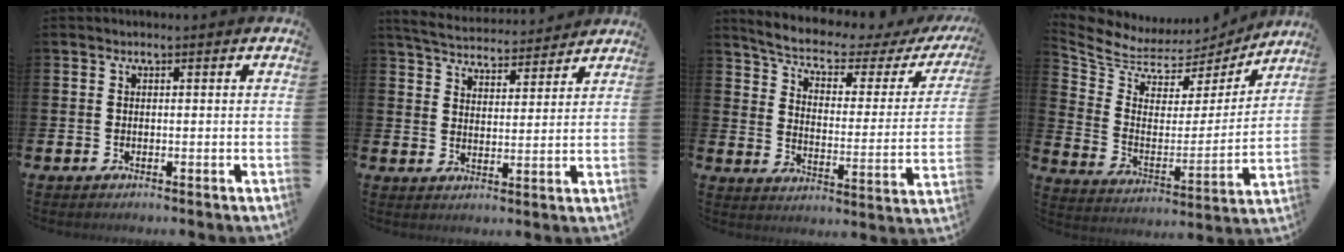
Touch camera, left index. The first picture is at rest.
{"total": 5.6, "force": [5.5, 0.9, 0.7], "torque": [-0.041, -0.033, 0.098]}
{"total": 5.6, "force": [4.7, 1.4, 2.6], "torque": [-0.082, -0.035, 0.073]}
{"total": 7.1, "force": [6.5, 2.6, 0.5], "torque": [-0.062, -0.055, 0.112]}